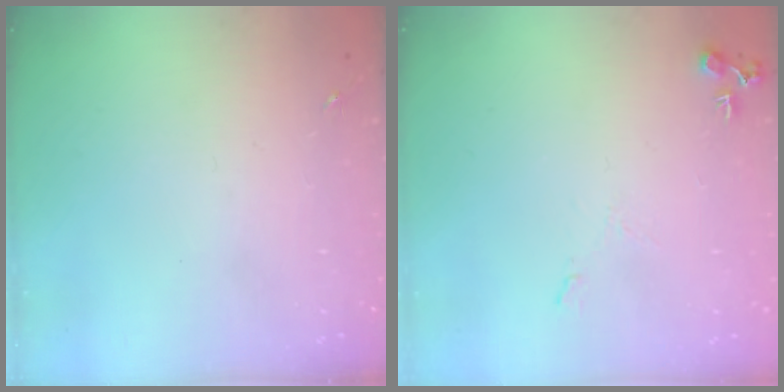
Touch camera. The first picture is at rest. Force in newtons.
{"total": 6.8, "press": 6.8, "slide": 0.9}